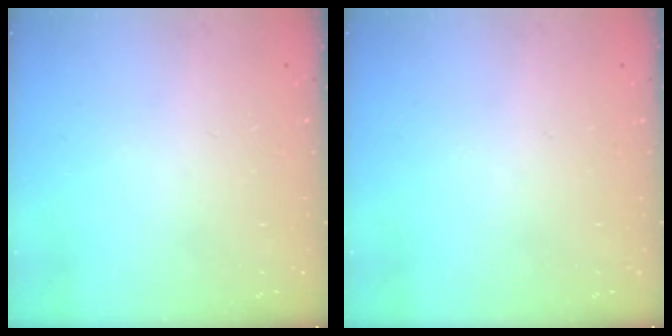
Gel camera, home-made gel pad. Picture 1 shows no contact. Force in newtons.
{"total": 0.0}